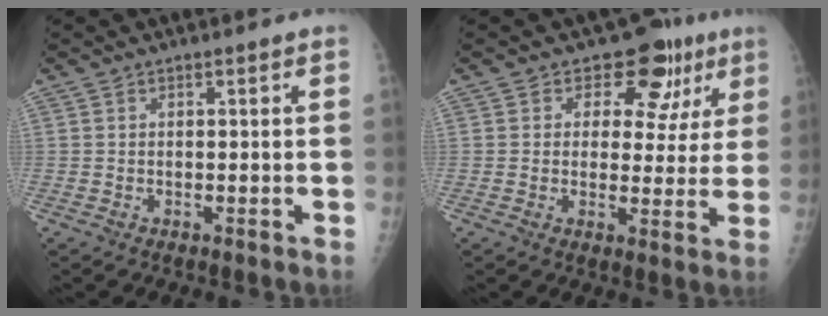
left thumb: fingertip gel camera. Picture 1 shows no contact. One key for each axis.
{"total": 10.4, "fx": 5.0, "fy": 7.3, "fz": 5.3, "tx": -0.009, "ty": -0.009, "tz": 0.057}